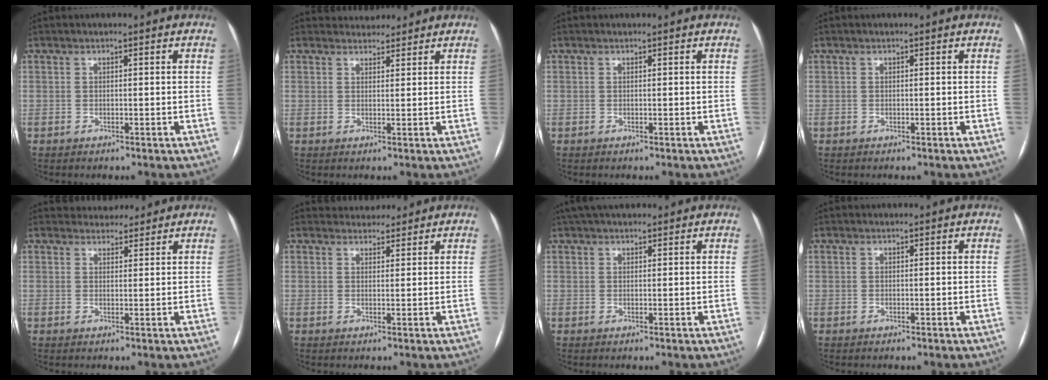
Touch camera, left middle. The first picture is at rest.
{"total": 3.5, "force": [3.3, 1.2, 0.0], "torque": [0.003, 0.014, 0.047]}
{"total": 0.0}
{"total": 0.0}
{"total": 4.3, "force": [4.0, 1.5, 0.1], "torque": [0.002, 0.012, 0.056]}
{"total": 4.1, "force": [3.8, 1.4, 0.2], "torque": [0.002, 0.014, 0.054]}
{"total": 7.5, "force": [6.4, 2.2, 3.3], "torque": [-0.049, 0.040, 0.104]}
{"total": 0.0}